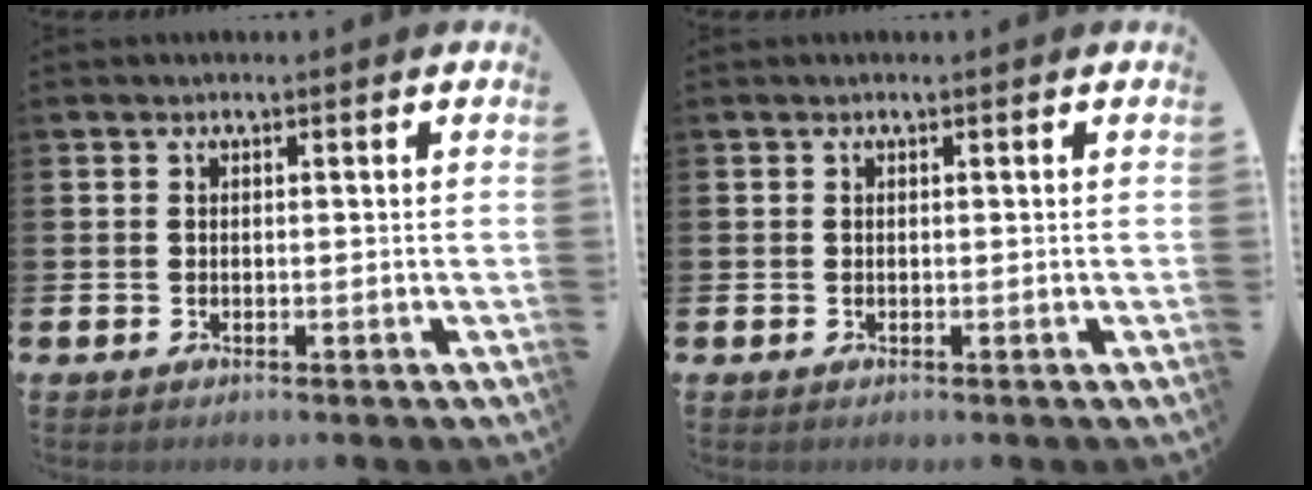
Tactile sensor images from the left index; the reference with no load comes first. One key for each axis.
{"total": 0.0}